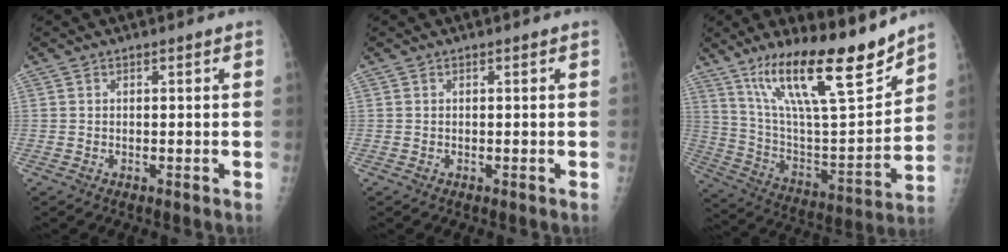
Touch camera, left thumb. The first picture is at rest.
{"total": 0.0}
{"total": 23.6, "force": [16.4, 5.1, 16.2], "torque": [-0.249, -0.073, 0.289]}